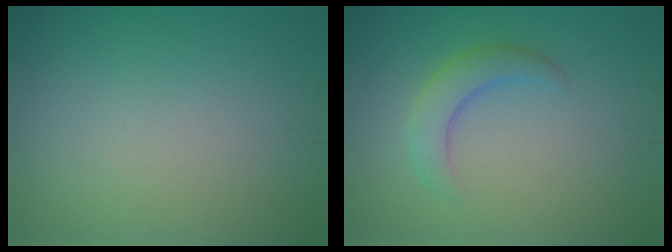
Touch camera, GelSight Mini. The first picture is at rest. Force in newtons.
{"total": 2.9, "press": 2.9, "slide": 0.1}